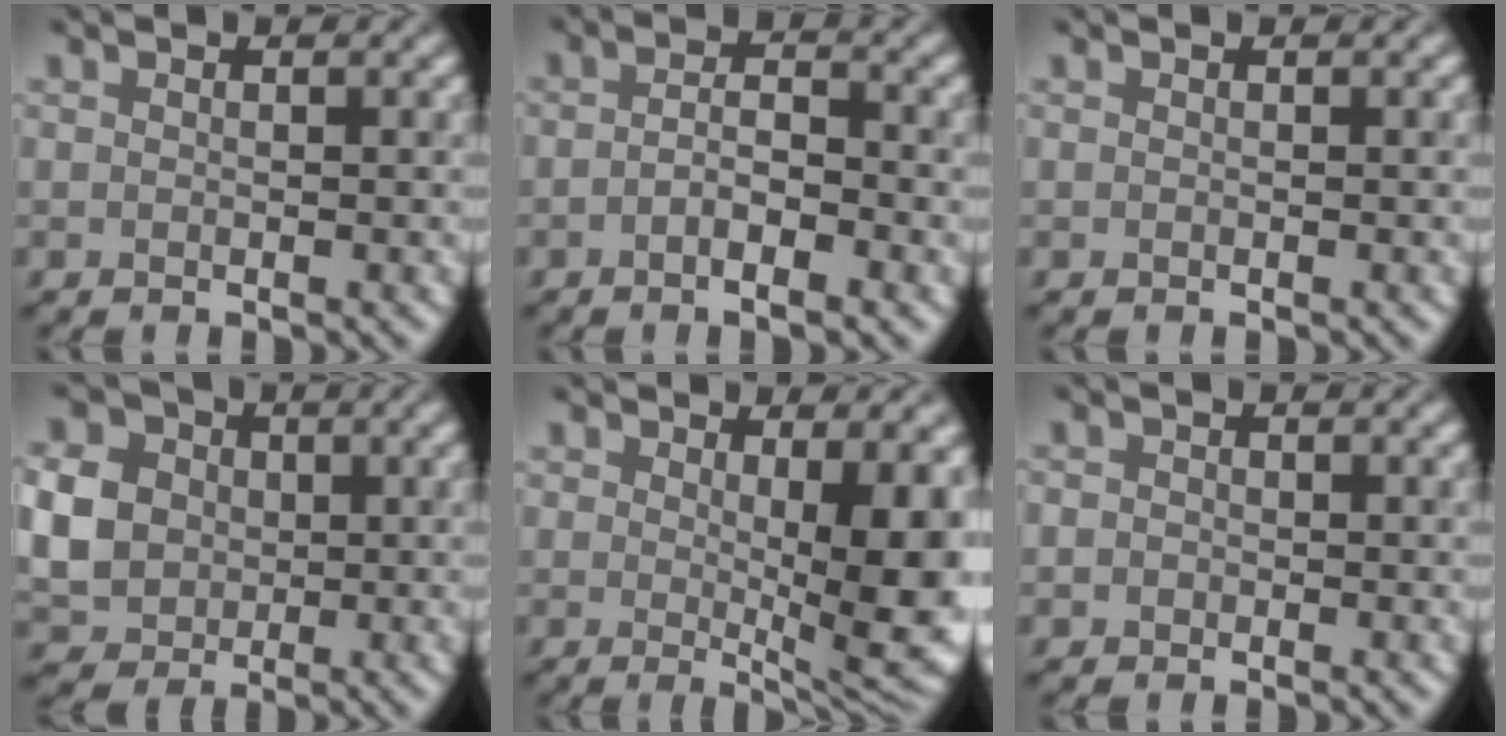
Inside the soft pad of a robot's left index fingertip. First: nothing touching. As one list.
[{"total": 2.8, "force": [-1.2, 0.8, 2.4], "torque": [-0.045, 0.002, -0.024]}, {"total": 0.0}, {"total": 6.3, "force": [0.2, 5.5, 3.1], "torque": [-0.084, 0.008, 0.000]}, {"total": 7.8, "force": [0.6, 2.7, 7.3], "torque": [-0.092, -0.013, 0.013]}, {"total": 1.0, "force": [0.0, 1.0, 0.3], "torque": [0.004, -0.002, -0.012]}]